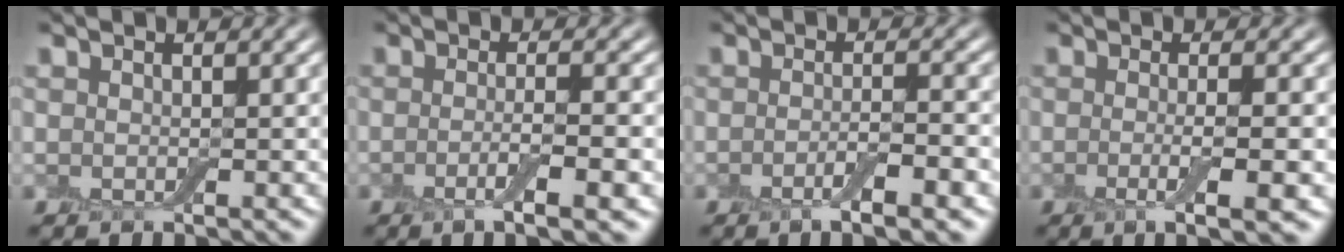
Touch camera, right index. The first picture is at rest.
{"total": 4.1, "force": [-1.2, 0.9, 3.8], "torque": [-0.064, -0.004, -0.023]}
{"total": 3.7, "force": [-1.5, 0.8, 3.3], "torque": [-0.055, -0.001, -0.027]}
{"total": 4.3, "force": [-0.9, 0.9, 4.1], "torque": [-0.067, -0.010, -0.016]}